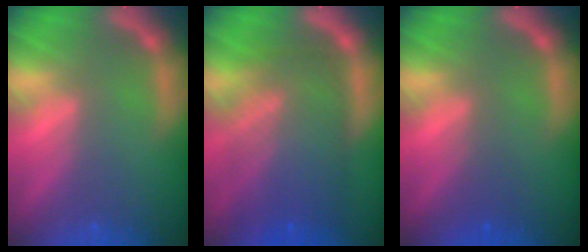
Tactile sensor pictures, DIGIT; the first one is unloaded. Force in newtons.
{"total": 10.1}
{"total": 1.5}